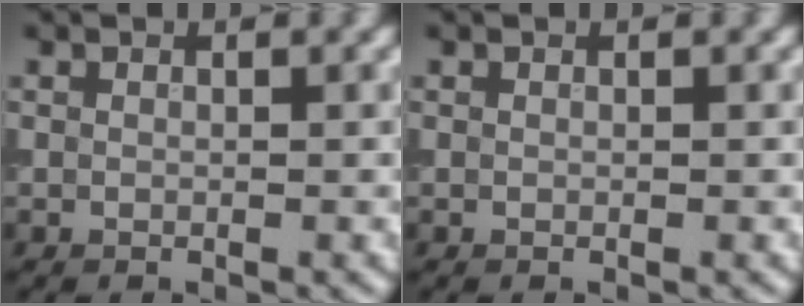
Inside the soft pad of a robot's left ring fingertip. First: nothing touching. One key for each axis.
{"total": 0.0}